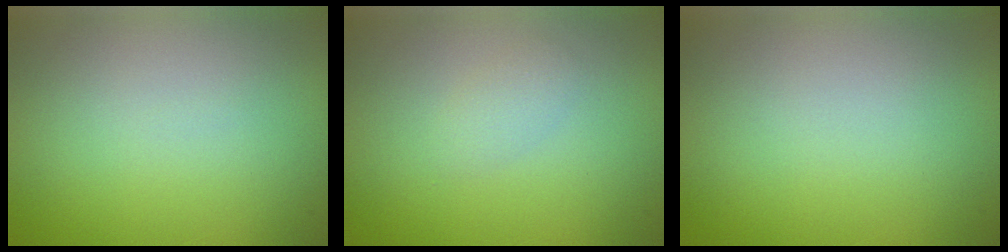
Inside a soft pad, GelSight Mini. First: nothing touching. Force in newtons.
{"total": 1.1, "press": 1.1, "slide": 0.1}
{"total": 0.0}